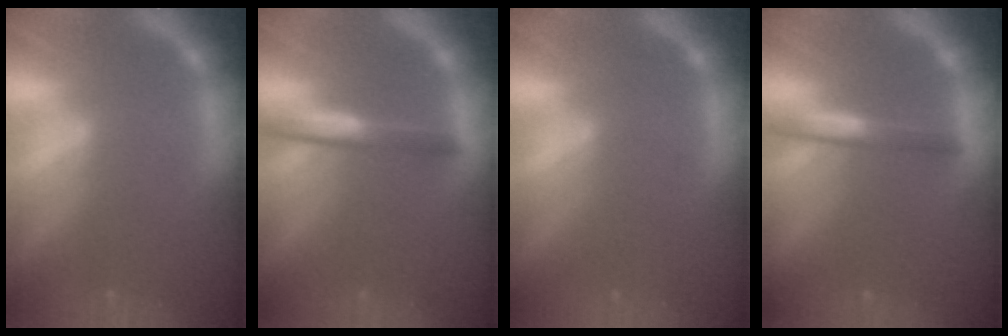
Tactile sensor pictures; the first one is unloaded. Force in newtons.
{"total": 3.0}
{"total": 0.0}
{"total": 2.5}